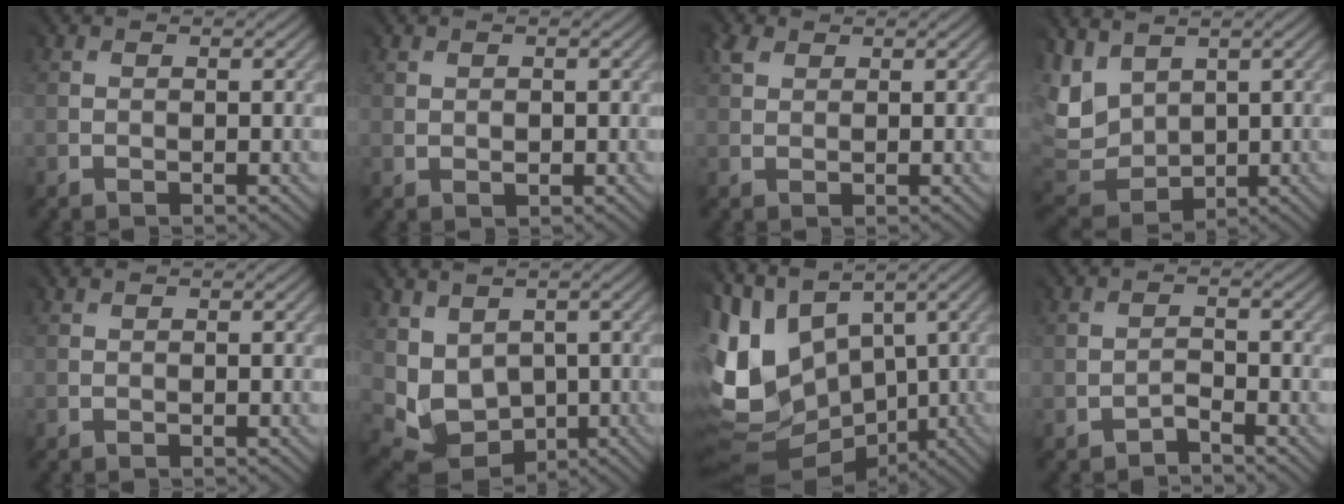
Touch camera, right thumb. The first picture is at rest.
{"total": 0.8, "force": [0.6, 0.5, 0.1], "torque": [-0.006, -0.002, 0.015]}
{"total": 2.2, "force": [1.7, 1.3, 0.1], "torque": [-0.019, 0.005, 0.034]}
{"total": 6.9, "force": [3.5, 5.0, 3.1], "torque": [-0.136, -0.002, 0.077]}
{"total": 0.7, "force": [0.5, 0.2, 0.4], "torque": [-0.011, 0.002, 0.007]}
{"total": 5.5, "force": [0.7, 4.8, 2.5], "torque": [-0.098, -0.021, 0.027]}
{"total": 11.9, "force": [1.2, 8.8, 7.9], "torque": [-0.230, -0.005, 0.029]}
{"total": 2.1, "force": [-1.5, -0.9, -1.2], "torque": [0.015, 0.003, -0.031]}